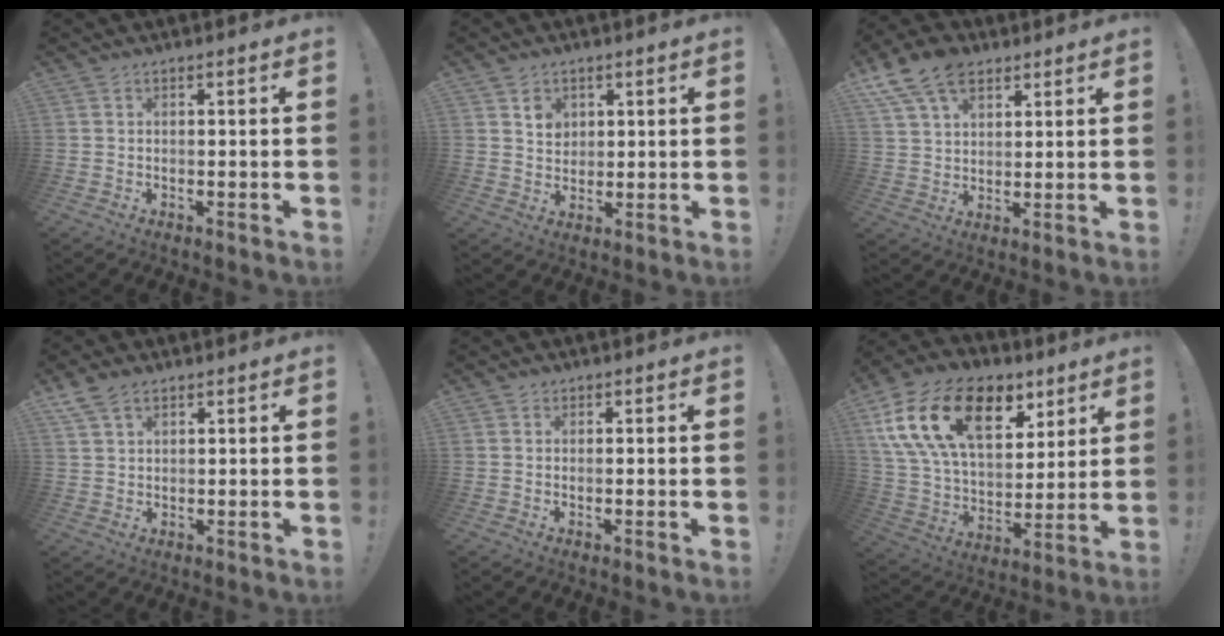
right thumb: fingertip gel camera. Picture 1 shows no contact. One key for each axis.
{"total": 5.0, "fx": 2.5, "fy": 4.1, "fz": 1.3, "tx": -0.001, "ty": -0.017, "tz": 0.041}
{"total": 13.5, "fx": 7.7, "fy": 8.7, "fz": 6.9, "tx": -0.114, "ty": -0.033, "tz": 0.148}
{"total": 5.8, "fx": 3.7, "fy": 3.2, "fz": 3.1, "tx": -0.062, "ty": -0.008, "tz": 0.074}
{"total": 1.0, "fx": 0.7, "fy": 0.7, "fz": 0.2, "tx": 0.001, "ty": 0.000, "tz": 0.012}
{"total": 24.0, "fx": 10.7, "fy": 14.9, "fz": 15.4, "tx": -0.279, "ty": -0.045, "tz": 0.204}